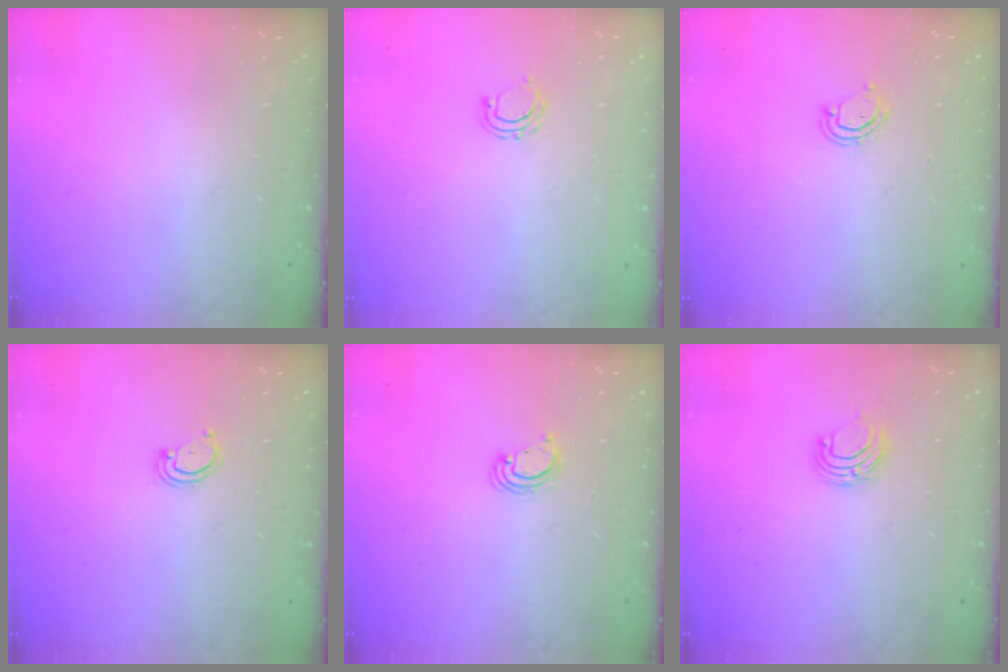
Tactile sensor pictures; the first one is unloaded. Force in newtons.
{"total": 5.3, "press": 5.2, "slide": 1.1}
{"total": 3.4, "press": 3.4, "slide": 0.2}
{"total": 2.2, "press": 2.2, "slide": 0.2}
{"total": 2.8, "press": 2.8, "slide": 0.2}
{"total": 5.6, "press": 5.6, "slide": 0.6}